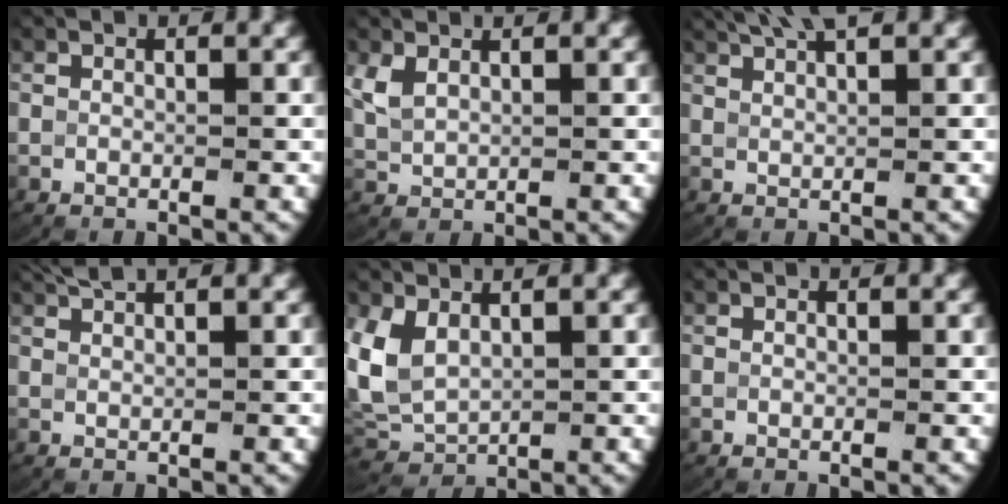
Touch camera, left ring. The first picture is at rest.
{"total": 2.3, "force": [0.7, 1.8, 1.4], "torque": [-0.046, -0.002, 0.026]}
{"total": 3.8, "force": [3.3, 0.4, 1.8], "torque": [-0.034, 0.007, 0.061]}
{"total": 1.8, "force": [1.6, 0.1, 0.7], "torque": [-0.017, 0.005, 0.032]}
{"total": 6.6, "force": [0.1, 5.6, 3.4], "torque": [-0.123, -0.024, 0.016]}
{"total": 0.0}